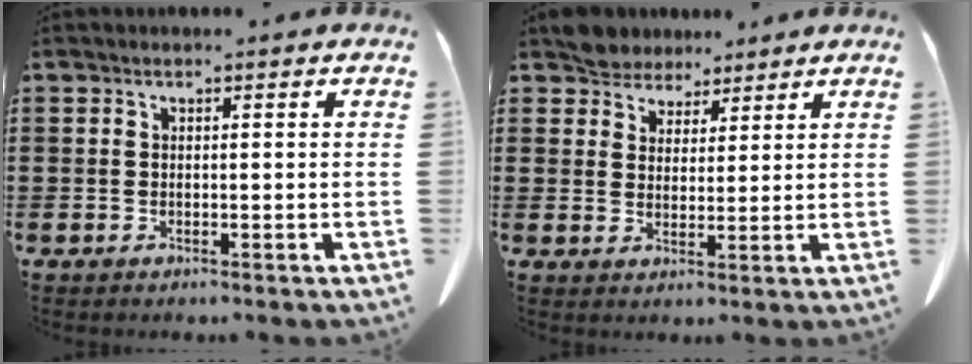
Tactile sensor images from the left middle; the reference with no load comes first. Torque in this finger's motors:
{"motor_torque": [0.52, 0.18, 0.08, 0.01]}